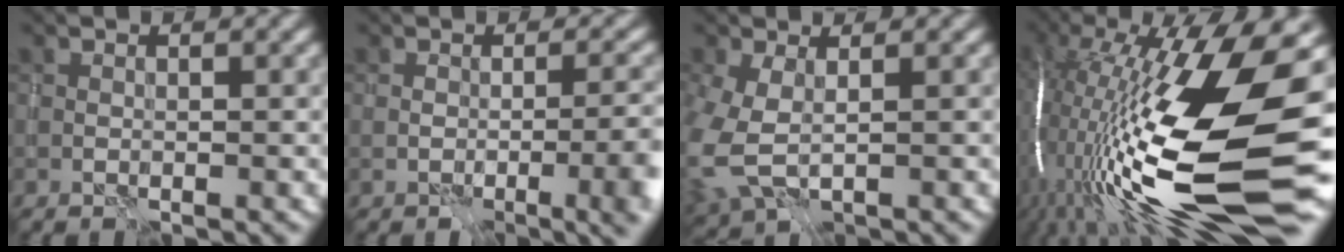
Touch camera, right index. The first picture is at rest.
{"total": 5.7, "force": [-1.5, 2.0, 5.1], "torque": [-0.063, -0.017, -0.012]}
{"total": 6.0, "force": [-0.9, 3.5, 4.8], "torque": [-0.133, -0.018, -0.013]}
{"total": 20.2, "force": [-3.9, 6.8, 18.6], "torque": [-0.371, -0.003, -0.074]}